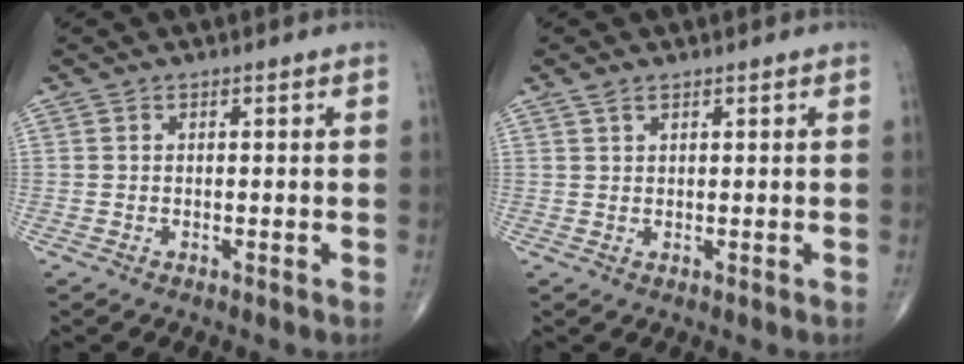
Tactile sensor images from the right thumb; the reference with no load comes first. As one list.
[{"total": 1.6, "force": [1.2, 0.7, 0.8], "torque": [-0.015, 0.005, 0.023]}]